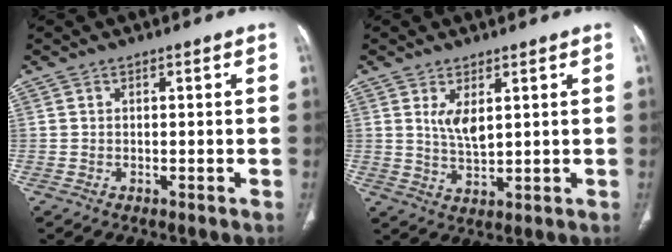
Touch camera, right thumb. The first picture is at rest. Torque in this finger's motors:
{"motor_torque": [0.09, 1.35, -0.12, 0.05, 0.12]}